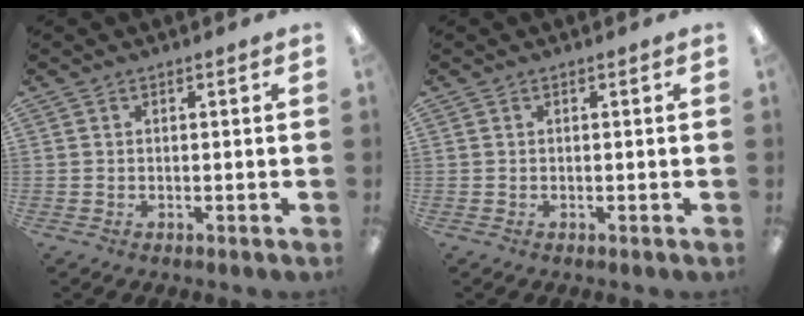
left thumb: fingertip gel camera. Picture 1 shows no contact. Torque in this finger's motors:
{"motor_torque": [-0.11, 0.02, 0.00, 0.00, 0.00]}